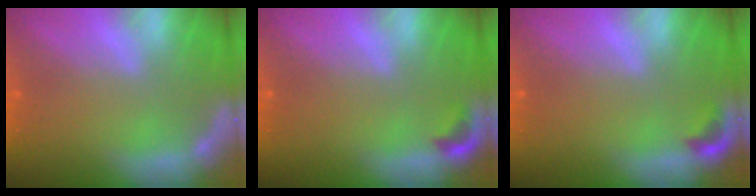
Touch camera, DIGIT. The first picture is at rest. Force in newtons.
{"total": 1.4}
{"total": 1.4}